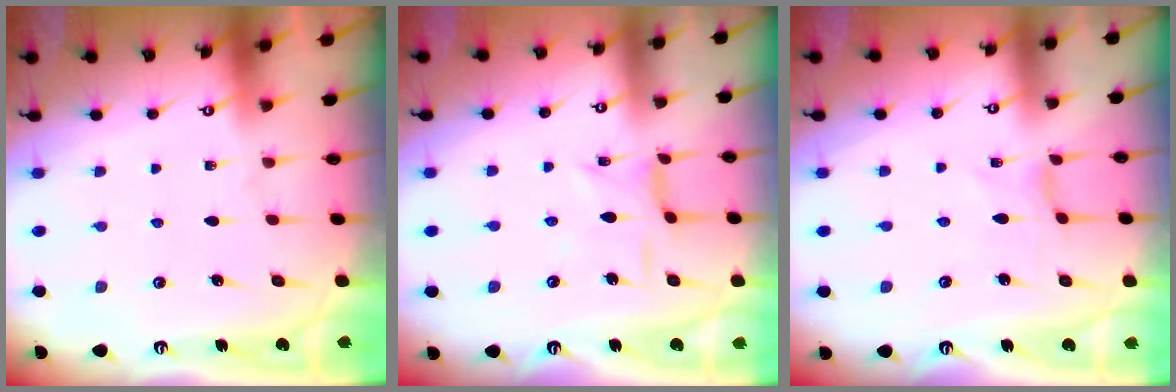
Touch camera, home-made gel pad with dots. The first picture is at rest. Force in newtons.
{"total": 3.8, "press": 3.8, "slide": 0.2}
{"total": 0.0}